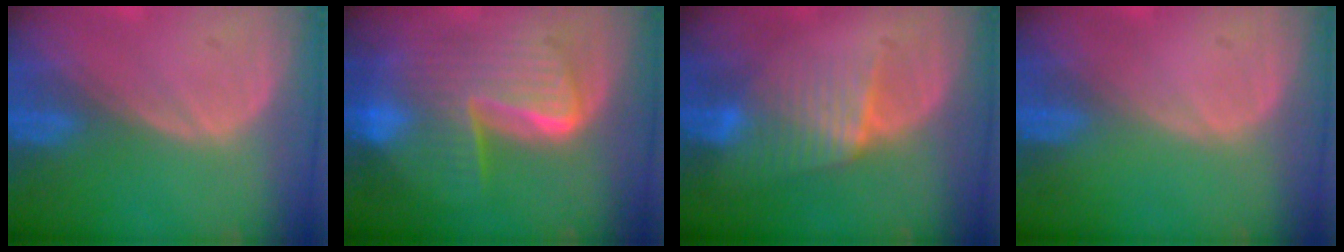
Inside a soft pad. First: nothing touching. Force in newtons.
{"total": 9.9, "press": 9.9, "slide": 0.9}
{"total": 6.4, "press": 5.9, "slide": 2.5}
{"total": 0.0}